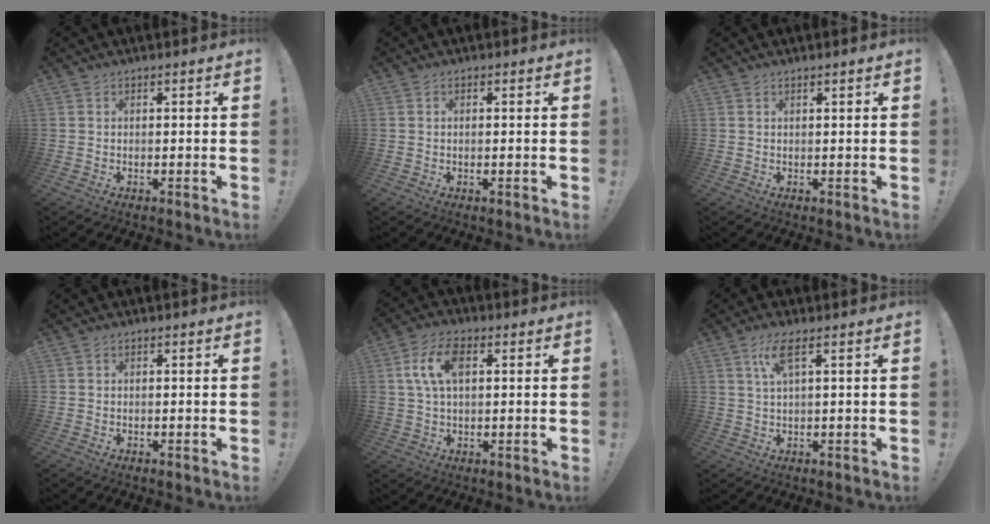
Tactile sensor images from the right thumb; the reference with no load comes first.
{"total": 0.7, "force": [-0.2, 0.2, 0.7], "torque": [-0.004, -0.003, -0.004]}
{"total": 0.9, "force": [0.7, -0.2, 0.5], "torque": [-0.005, -0.003, 0.012]}
{"total": 0.0}
{"total": 10.0, "force": [2.7, 5.9, 7.6], "torque": [-0.141, 0.008, 0.050]}
{"total": 5.6, "force": [2.4, 1.0, 4.9], "torque": [-0.093, 0.000, 0.040]}